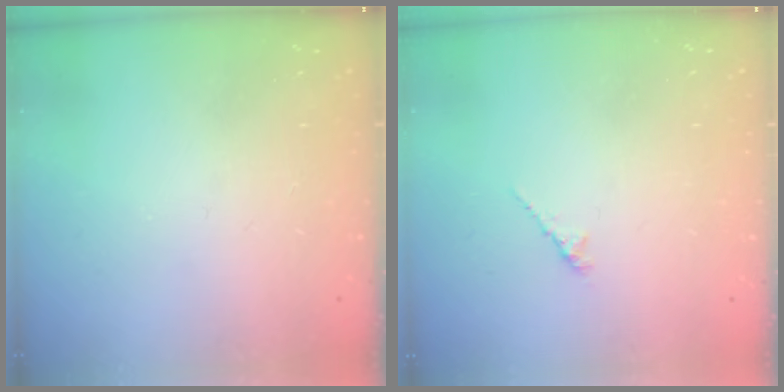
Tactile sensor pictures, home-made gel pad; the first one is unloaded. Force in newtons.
{"total": 2.0, "press": 2.0, "slide": 0.6}